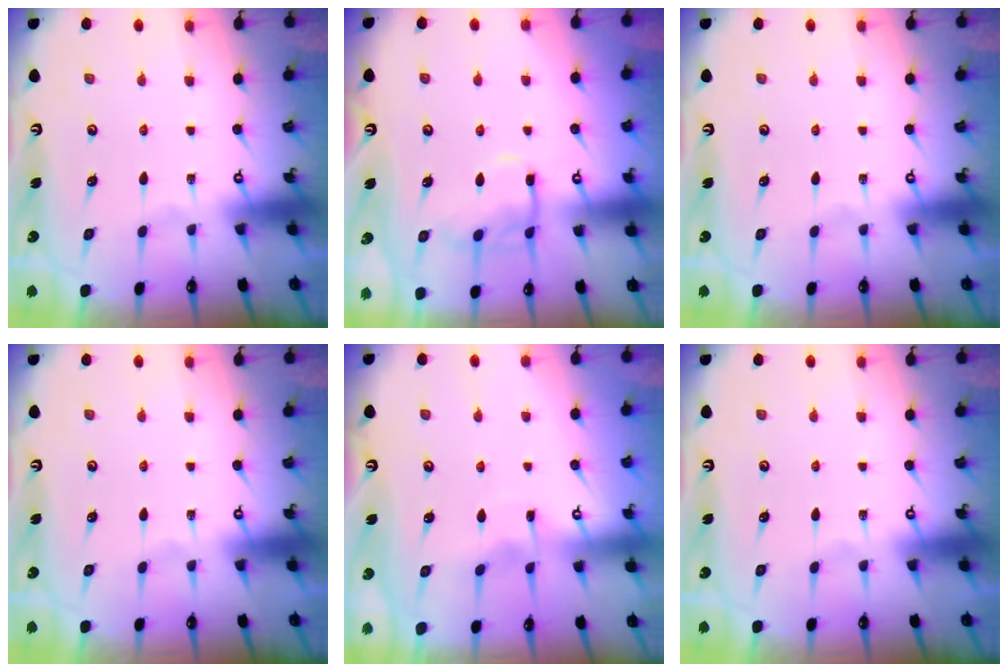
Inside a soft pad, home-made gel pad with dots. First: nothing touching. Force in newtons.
{"total": 10.3, "press": 10.2, "slide": 0.8}
{"total": 0.0}
{"total": 0.0}
{"total": 2.9, "press": 2.9, "slide": 0.2}
{"total": 0.0}